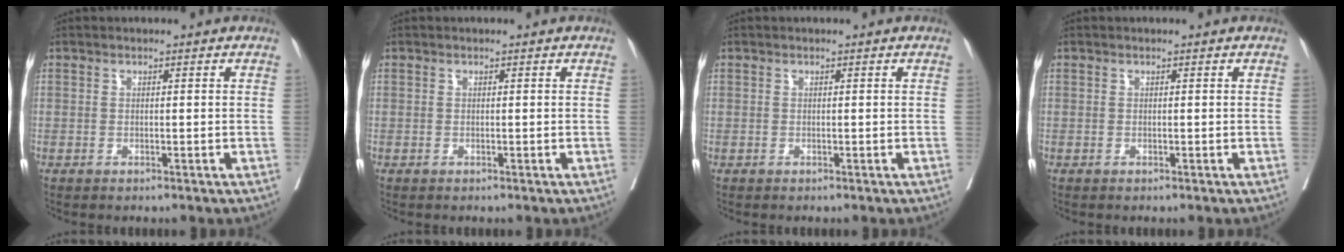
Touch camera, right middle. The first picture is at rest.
{"total": 0.0}
{"total": 0.0}
{"total": 0.0}